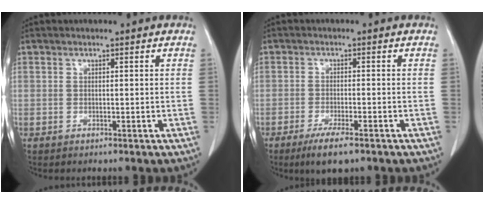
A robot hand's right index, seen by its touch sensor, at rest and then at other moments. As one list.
[{"total": 5.5, "force": [-3.8, 0.9, 3.9], "torque": [-0.069, -0.012, -0.060]}]